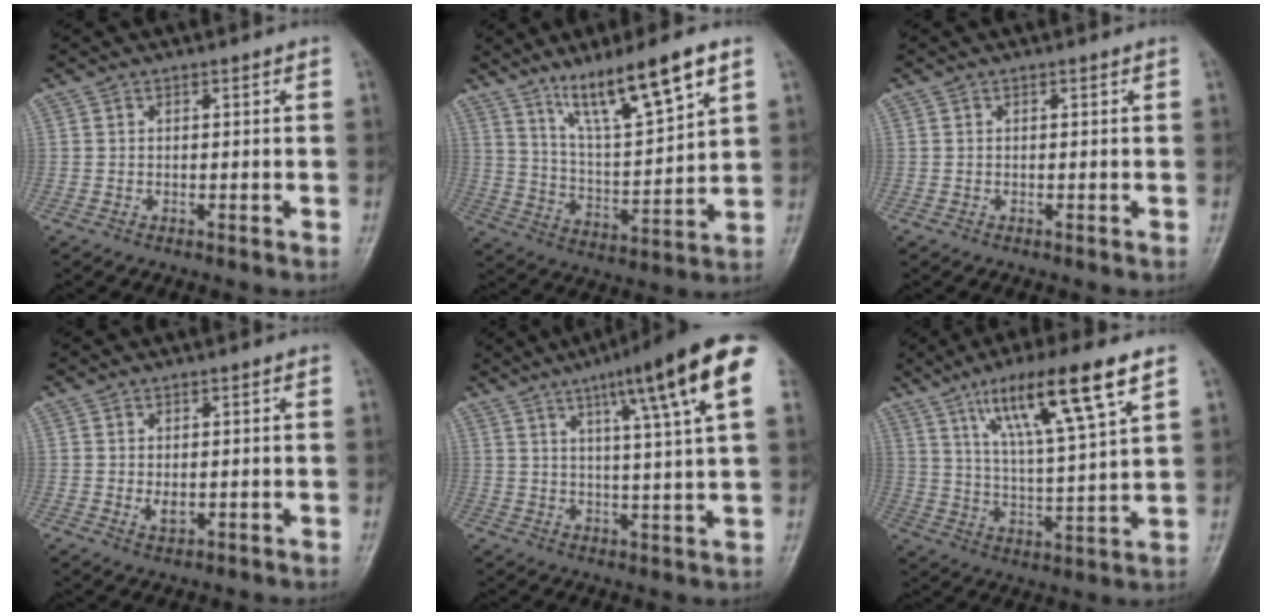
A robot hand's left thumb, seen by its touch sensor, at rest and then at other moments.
{"total": 15.4, "force": [9.5, 2.6, 11.8], "torque": [-0.199, -0.045, 0.179]}
{"total": 0.0}
{"total": 2.2, "force": [-0.1, 1.3, 1.7], "torque": [-0.022, -0.006, 0.006]}
{"total": 17.2, "force": [8.1, 1.4, 15.1], "torque": [-0.211, -0.013, 0.105]}
{"total": 16.6, "force": [9.0, 2.4, 13.8], "torque": [-0.236, -0.029, 0.161]}